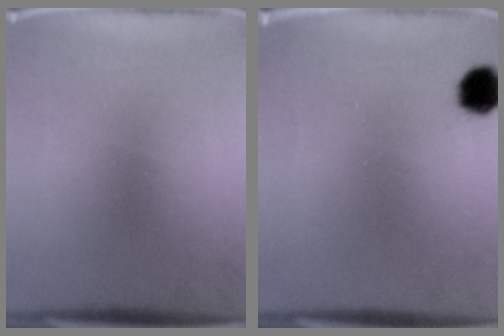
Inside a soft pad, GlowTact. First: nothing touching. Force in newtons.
{"total": 5.0}